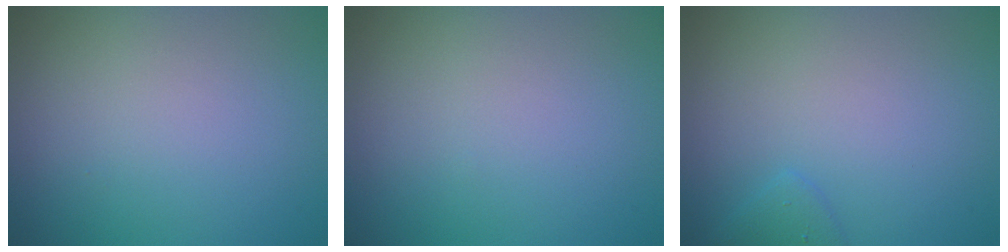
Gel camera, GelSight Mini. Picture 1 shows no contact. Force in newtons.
{"total": 0.0}
{"total": 1.2, "press": 1.2, "slide": 0.1}